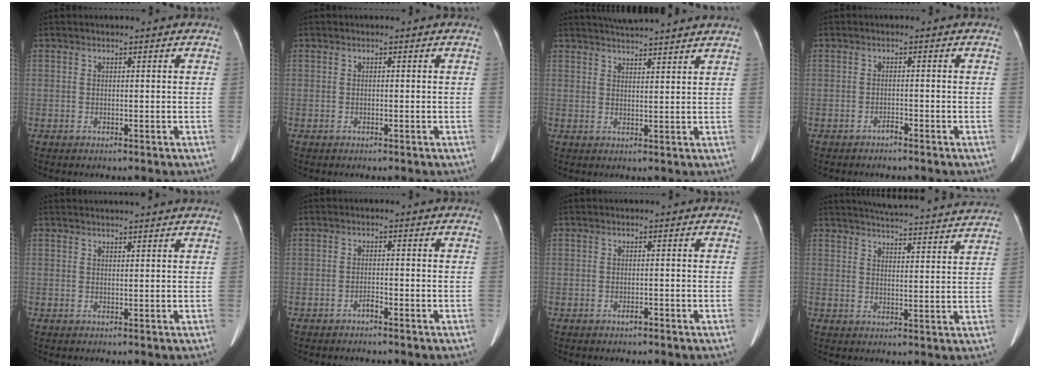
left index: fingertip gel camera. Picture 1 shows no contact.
{"total": 0.0}
{"total": 12.0, "force": [11.1, 0.5, 4.6], "torque": [-0.071, 0.023, 0.145]}
{"total": 1.0, "force": [-1.0, 0.1, 0.3], "torque": [-0.005, 0.002, -0.017]}
{"total": 5.6, "force": [5.2, -0.3, 2.1], "torque": [-0.023, 0.027, 0.059]}
{"total": 1.2, "force": [-1.0, 0.2, 0.5], "torque": [-0.009, 0.003, -0.019]}
{"total": 0.8, "force": [-0.7, 0.2, 0.5], "torque": [-0.008, 0.001, -0.011]}
{"total": 21.7, "force": [20.5, 1.8, 7.0], "torque": [-0.101, -0.005, 0.253]}